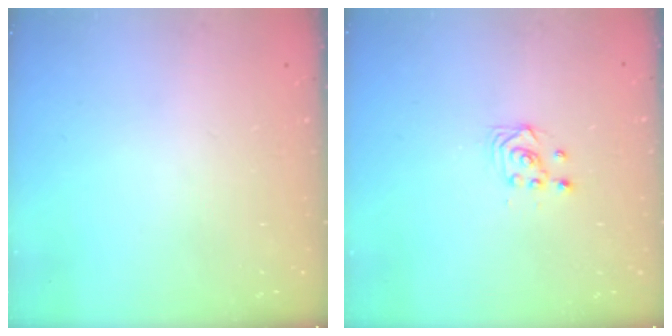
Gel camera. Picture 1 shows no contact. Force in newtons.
{"total": 3.4, "press": 3.4, "slide": 0.5}